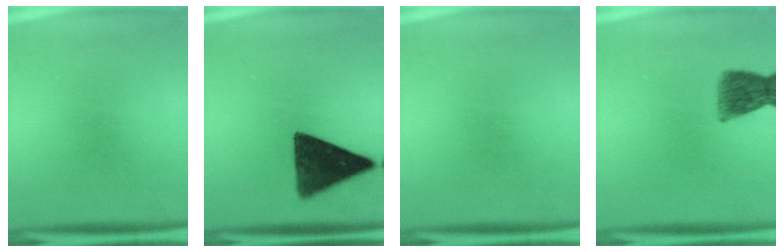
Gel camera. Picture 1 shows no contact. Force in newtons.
{"total": 13.3}
{"total": 0.0}
{"total": 6.7}